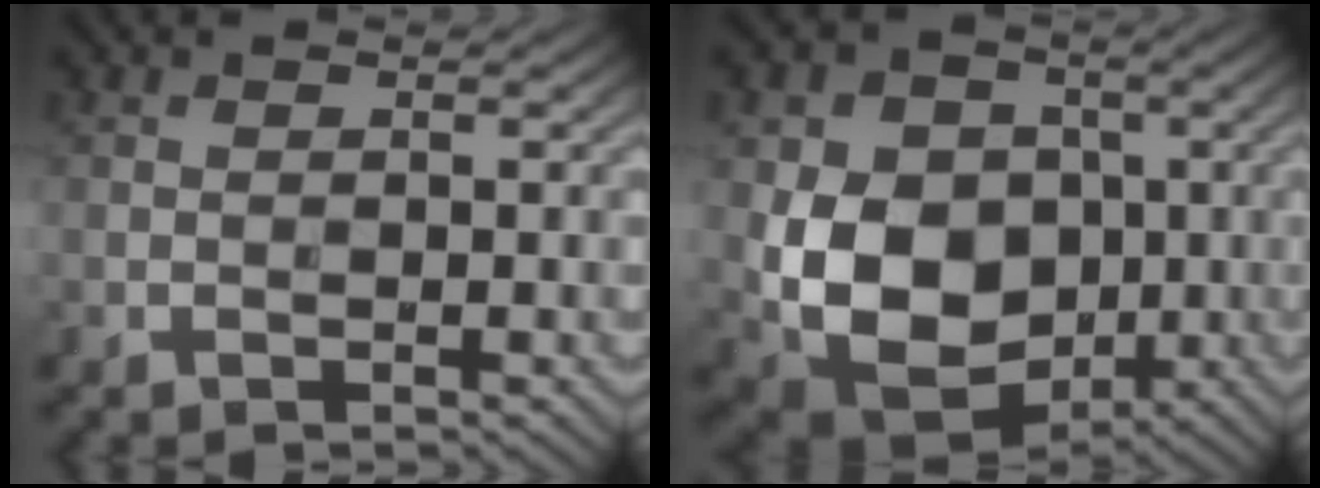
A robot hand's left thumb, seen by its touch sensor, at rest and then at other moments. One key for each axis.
{"total": 13.1, "fx": -1.3, "fy": 10.2, "fz": 8.2, "tx": -0.170, "ty": -0.025, "tz": -0.023}